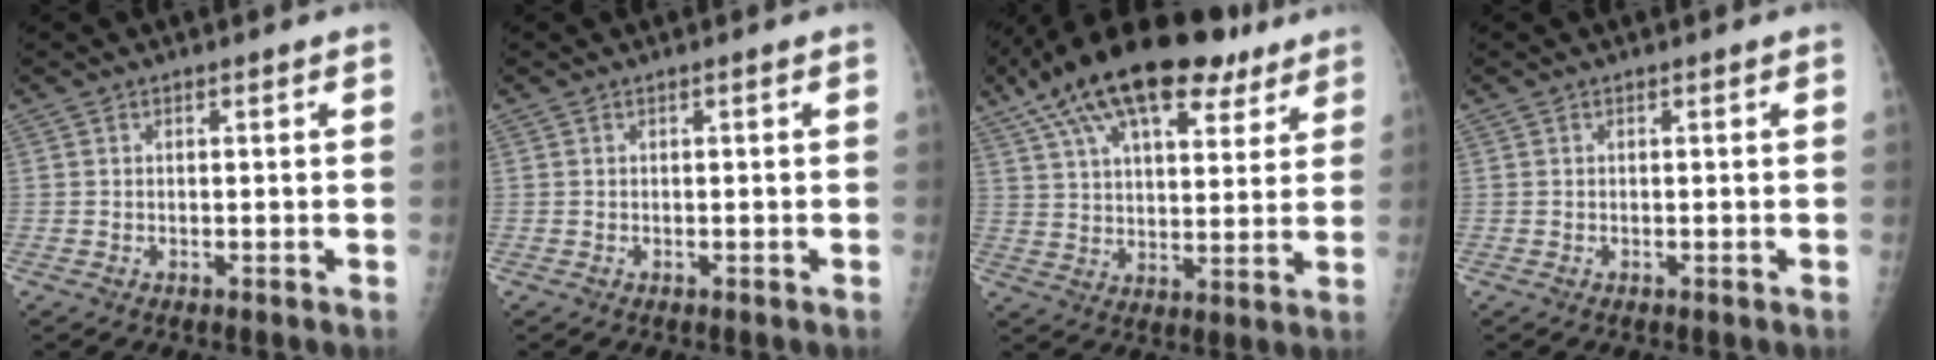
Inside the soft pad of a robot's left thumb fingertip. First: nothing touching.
{"total": 0.0}
{"total": 22.5, "force": [14.1, 10.0, 14.3], "torque": [-0.231, -0.008, 0.230]}
{"total": 0.0}